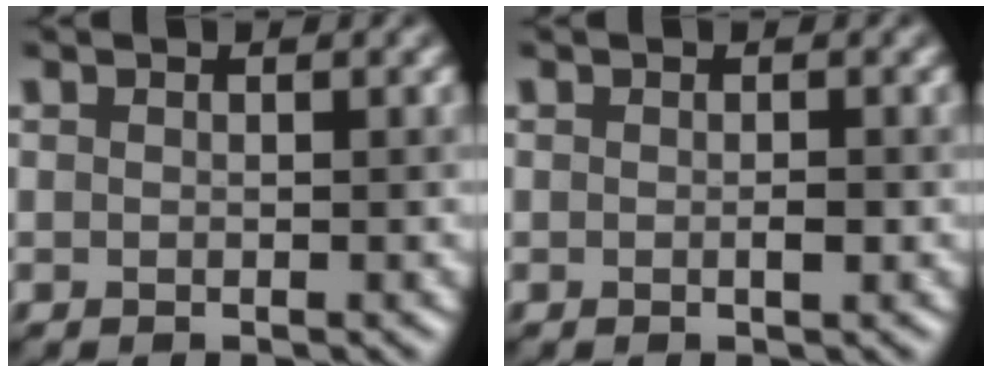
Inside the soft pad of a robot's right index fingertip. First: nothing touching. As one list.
[{"total": 0.8, "force": [0.0, 0.2, 0.7], "torque": [-0.015, 0.000, 0.001]}]